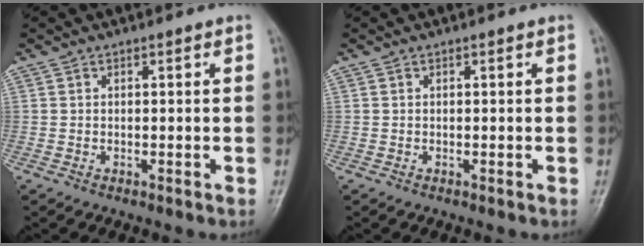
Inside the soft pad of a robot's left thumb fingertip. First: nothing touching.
{"total": 0.0}